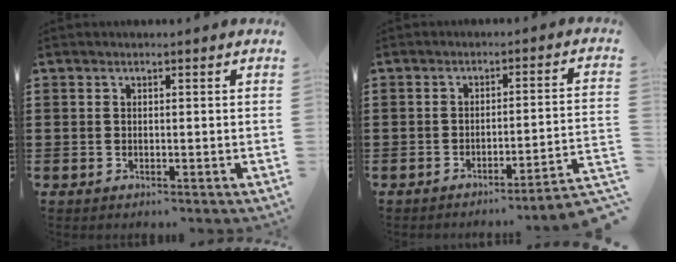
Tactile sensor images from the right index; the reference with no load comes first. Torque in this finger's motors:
{"motor_torque": [0.01, 0.08, 0.03, -0.01]}